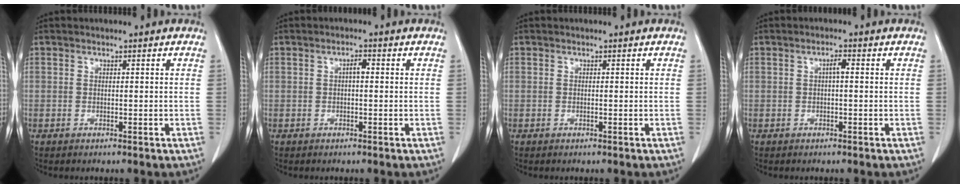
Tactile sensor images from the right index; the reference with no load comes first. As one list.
[{"total": 1.5, "force": [0.1, 0.5, 1.4], "torque": [-0.024, 0.005, 0.001]}, {"total": 0.0}, {"total": 1.5, "force": [0.1, 0.3, 1.4], "torque": [-0.024, 0.005, 0.002]}]